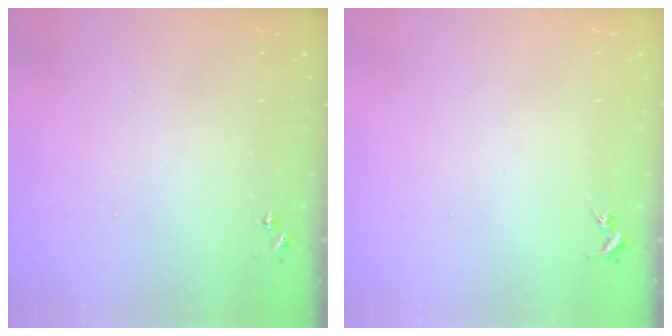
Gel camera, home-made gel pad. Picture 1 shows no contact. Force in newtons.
{"total": 0.0}